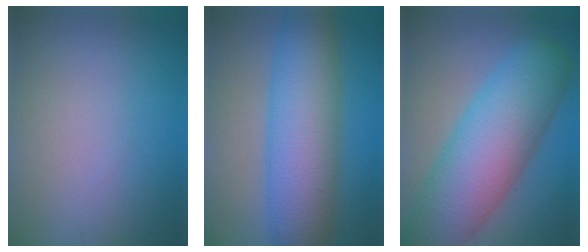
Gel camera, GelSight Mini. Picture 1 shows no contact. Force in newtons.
{"total": 9.9, "press": 9.9, "slide": 0.4}
{"total": 12.1, "press": 12.1, "slide": 0.2}